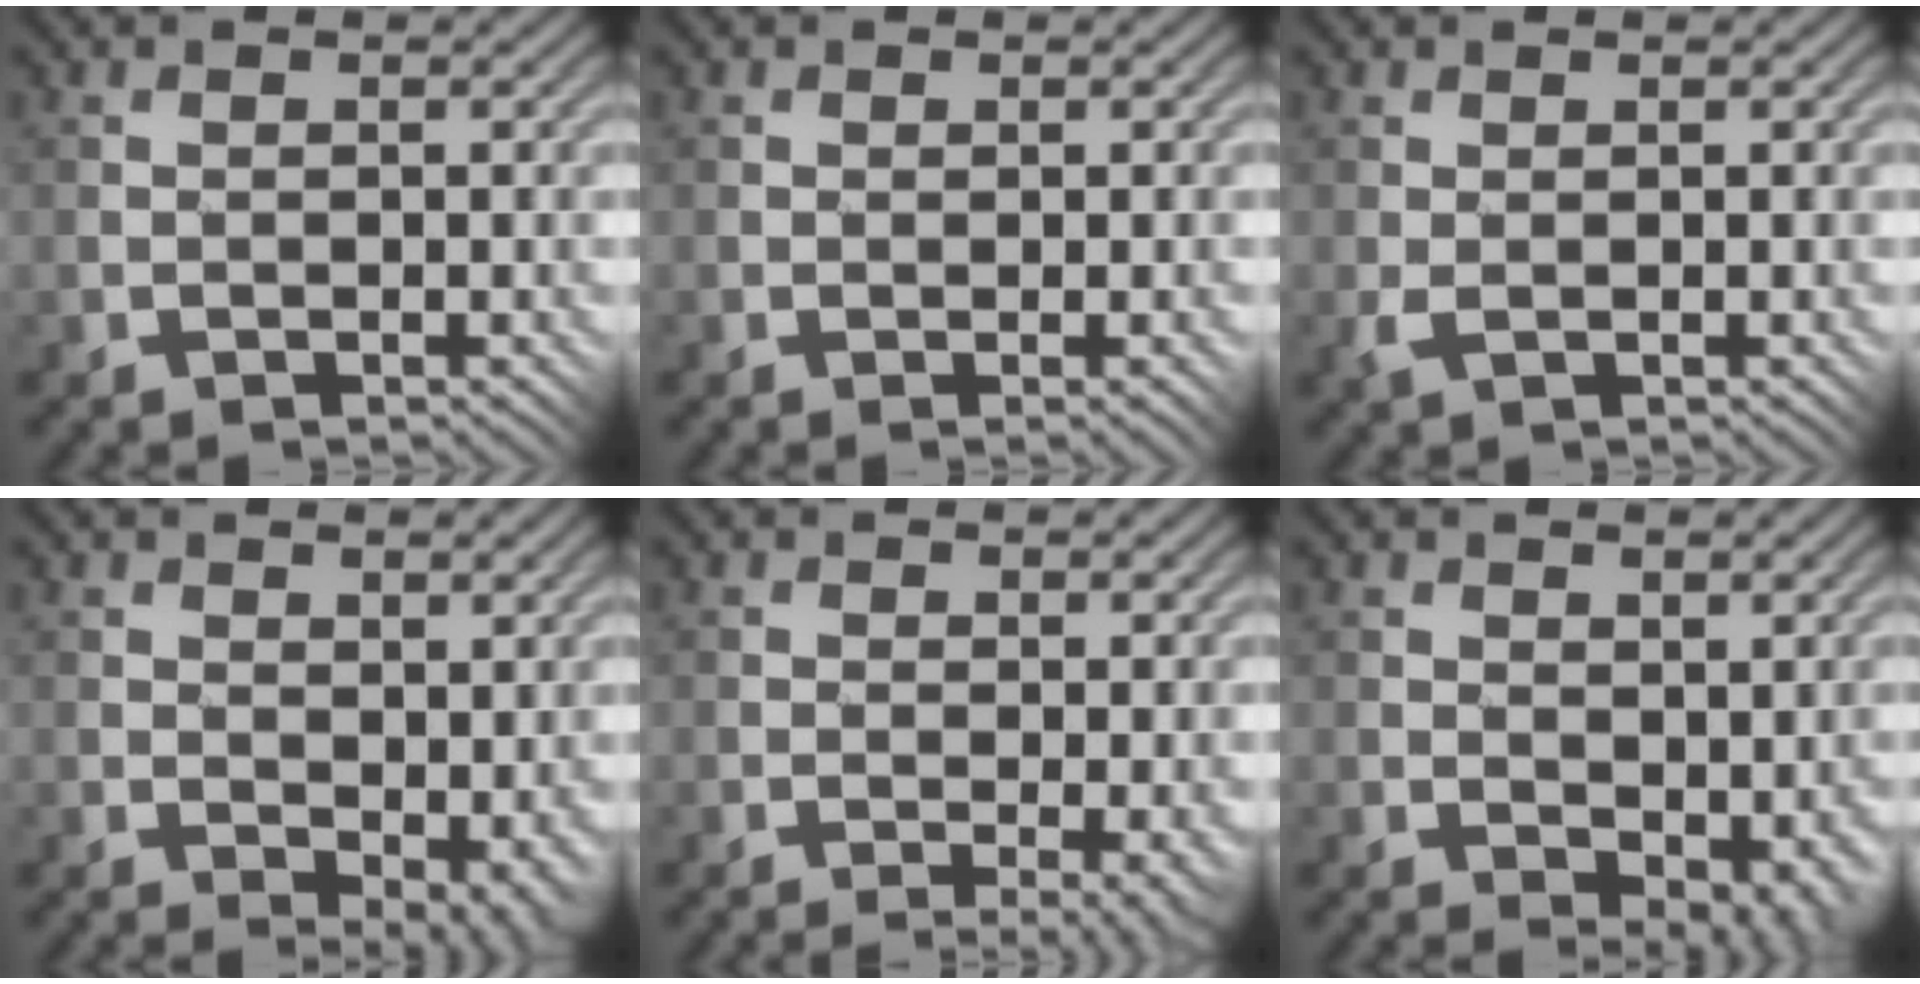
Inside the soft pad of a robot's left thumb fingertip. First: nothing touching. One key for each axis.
{"total": 0.0}
{"total": 1.4, "fx": -0.2, "fy": 0.6, "fz": 1.2, "tx": -0.031, "ty": -0.004, "tz": -0.005}
{"total": 3.1, "fx": 0.4, "fy": 2.0, "fz": 2.4, "tx": -0.048, "ty": -0.012, "tz": 0.015}
{"total": 3.8, "fx": -2.2, "fy": 1.4, "fz": 2.7, "tx": -0.032, "ty": 0.002, "tz": -0.021}
{"total": 3.1, "fx": 0.4, "fy": 2.1, "fz": 2.3, "tx": -0.044, "ty": -0.013, "tz": 0.018}